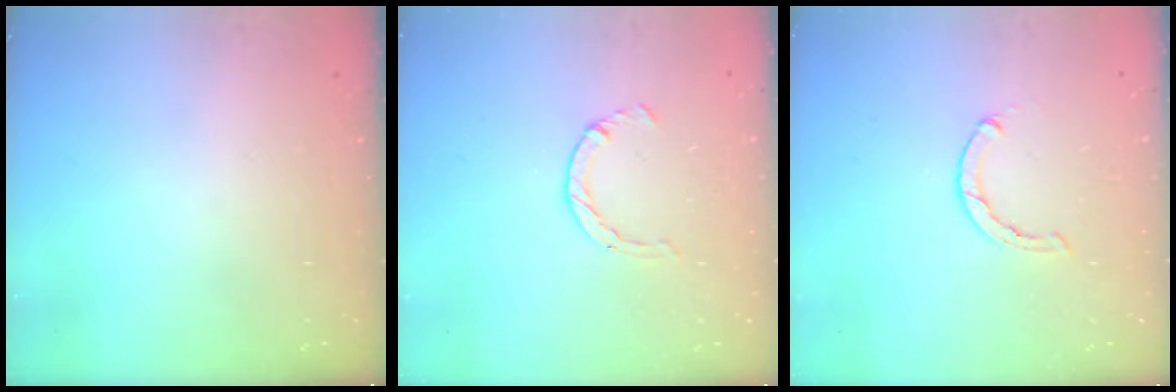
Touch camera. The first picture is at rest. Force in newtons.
{"total": 2.1, "press": 2.1, "slide": 0.3}
{"total": 0.7, "press": 0.6, "slide": 0.2}